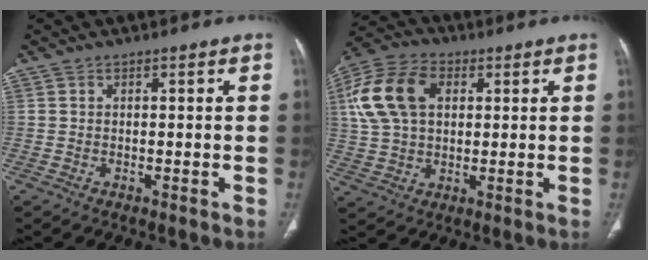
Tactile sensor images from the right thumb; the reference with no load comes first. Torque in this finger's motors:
{"motor_torque": [-0.31, 0.60, 0.86, -0.68, 0.13]}